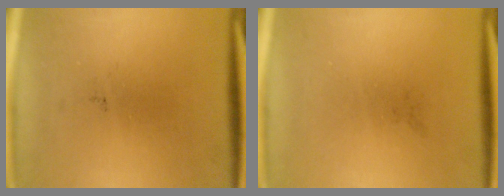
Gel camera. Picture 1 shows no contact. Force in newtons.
{"total": 0.0}